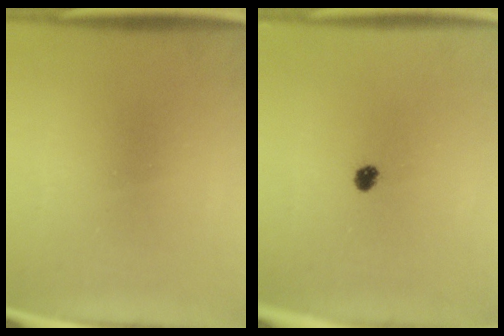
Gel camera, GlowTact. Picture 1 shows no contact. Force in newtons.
{"total": 1.9}